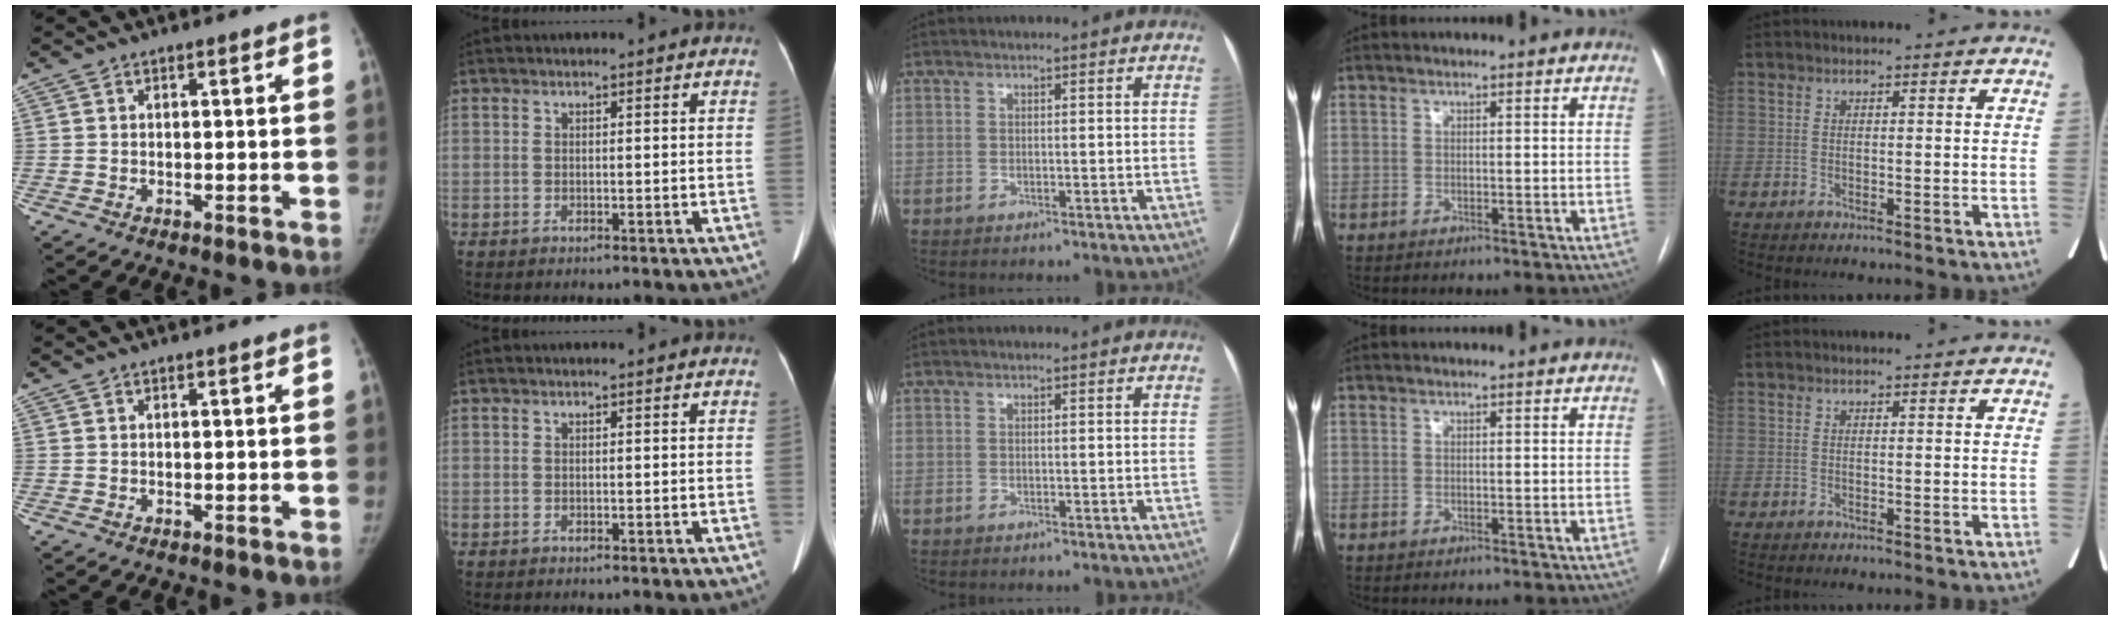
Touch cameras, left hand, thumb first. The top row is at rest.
{}